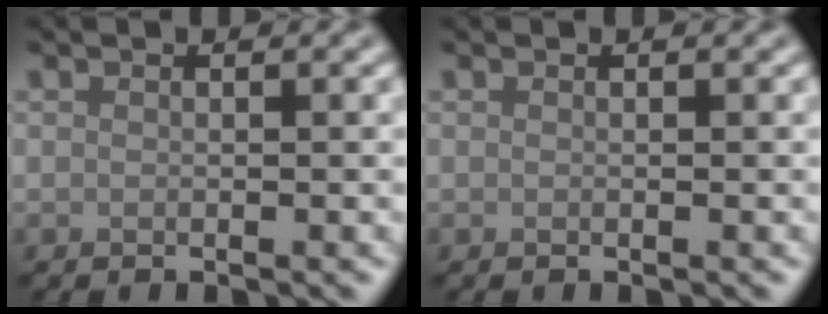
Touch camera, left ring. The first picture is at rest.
{"total": 0.0}